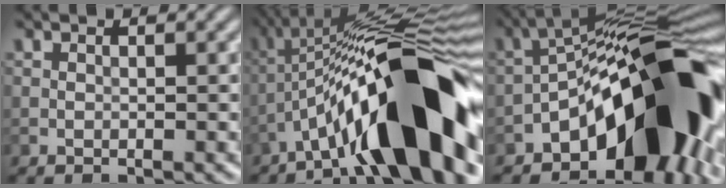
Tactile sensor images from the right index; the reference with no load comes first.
{"total": 14.8, "force": [-5.5, 3.8, 13.2], "torque": [-0.201, 0.023, -0.094]}
{"total": 14.5, "force": [-6.3, 6.1, 11.6], "torque": [-0.142, 0.025, -0.121]}